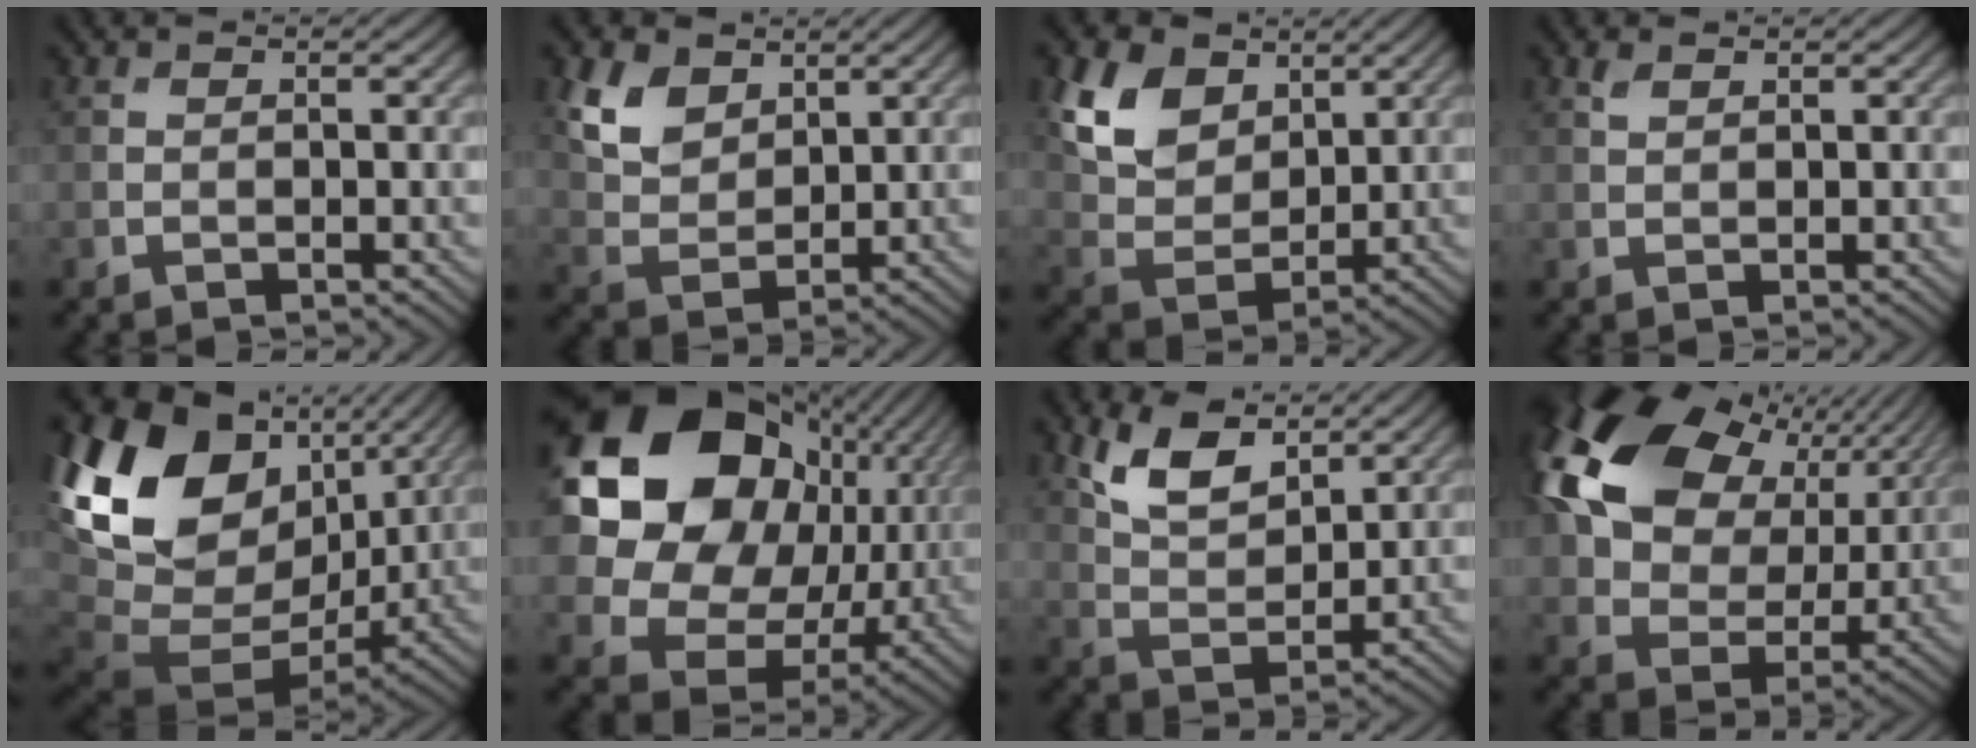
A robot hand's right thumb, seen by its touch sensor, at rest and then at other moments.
{"total": 6.4, "force": [3.4, 4.1, 3.4], "torque": [-0.091, -0.004, 0.068]}
{"total": 8.8, "force": [4.2, 5.9, 5.0], "torque": [-0.127, -0.002, 0.073]}
{"total": 1.0, "force": [0.7, 0.4, 0.5], "torque": [-0.017, 0.000, 0.016]}
{"total": 19.9, "force": [4.7, 14.2, 13.0], "torque": [-0.284, -0.020, 0.117]}
{"total": 22.9, "force": [6.6, 18.6, 11.7], "torque": [-0.327, 0.014, 0.150]}
{"total": 7.4, "force": [4.4, 3.6, 4.7], "torque": [-0.102, -0.004, 0.088]}
{"total": 19.5, "force": [6.8, 13.7, 12.1], "torque": [-0.272, 0.027, 0.121]}